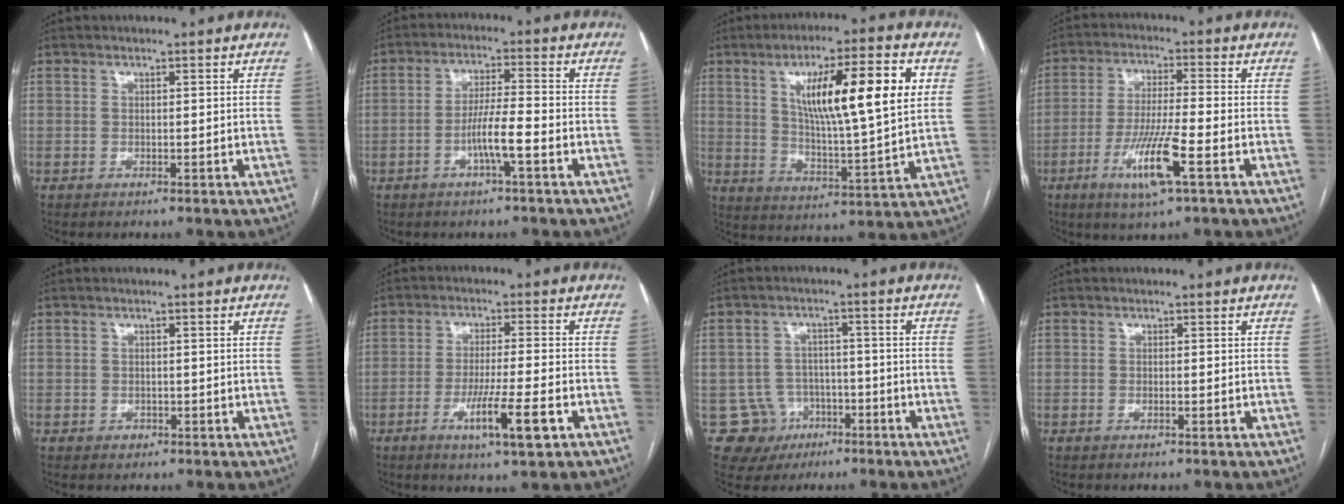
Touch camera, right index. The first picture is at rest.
{"total": 5.8, "force": [-2.4, -0.1, 5.3], "torque": [-0.101, 0.005, -0.044]}
{"total": 16.9, "force": [5.2, 1.5, 16.0], "torque": [-0.261, 0.008, 0.079]}
{"total": 9.9, "force": [-4.2, 0.2, 9.0], "torque": [-0.172, -0.015, -0.077]}
{"total": 0.7, "force": [-0.4, 0.6, 0.1], "torque": [-0.002, 0.003, -0.004]}
{"total": 8.3, "force": [-3.6, 0.0, 7.4], "torque": [-0.129, -0.017, -0.059]}
{"total": 6.8, "force": [-2.8, 6.3, 0.0], "torque": [0.007, 0.013, -0.035]}
{"total": 0.5, "force": [-0.2, 0.0, 0.5], "torque": [-0.010, 0.000, -0.003]}